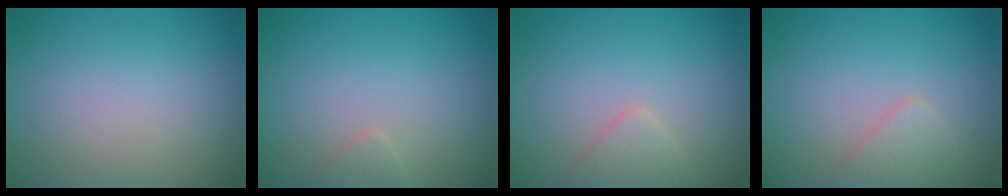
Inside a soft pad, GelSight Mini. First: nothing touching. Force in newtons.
{"total": 1.0, "press": 1.0, "slide": 0.1}
{"total": 1.7, "press": 1.6, "slide": 0.1}
{"total": 1.8, "press": 1.8, "slide": 0.1}